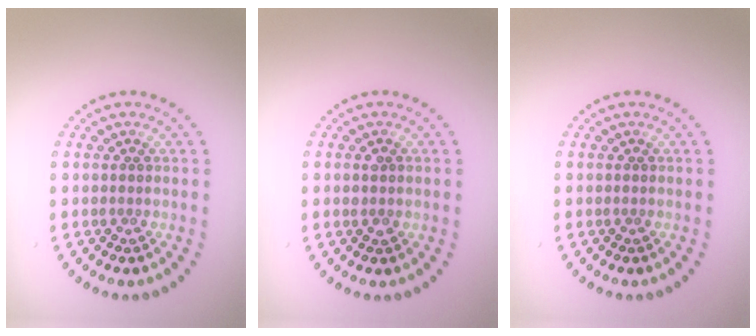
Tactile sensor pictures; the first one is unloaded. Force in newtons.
{"total": 1.1, "press": 1.1, "slide": 0.4}
{"total": 0.0}